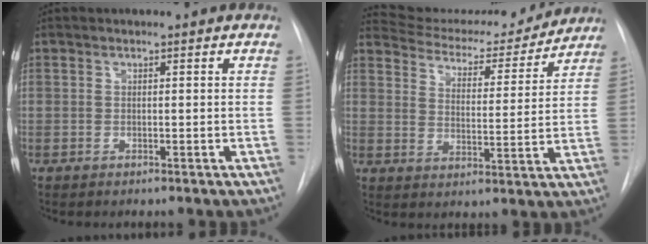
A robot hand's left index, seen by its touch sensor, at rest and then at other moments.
{"total": 15.9, "force": [15.3, 3.0, 3.1], "torque": [-0.036, -0.013, 0.211]}